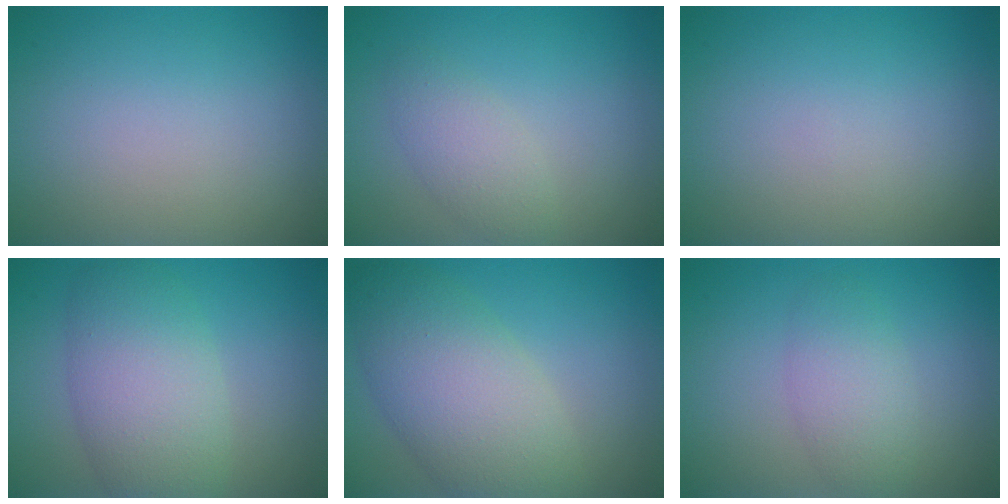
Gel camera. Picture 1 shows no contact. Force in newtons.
{"total": 2.4, "press": 2.4, "slide": 0.1}
{"total": 0.0}
{"total": 6.6, "press": 6.5, "slide": 0.4}
{"total": 7.6, "press": 7.6, "slide": 0.3}
{"total": 3.0, "press": 3.0, "slide": 0.2}